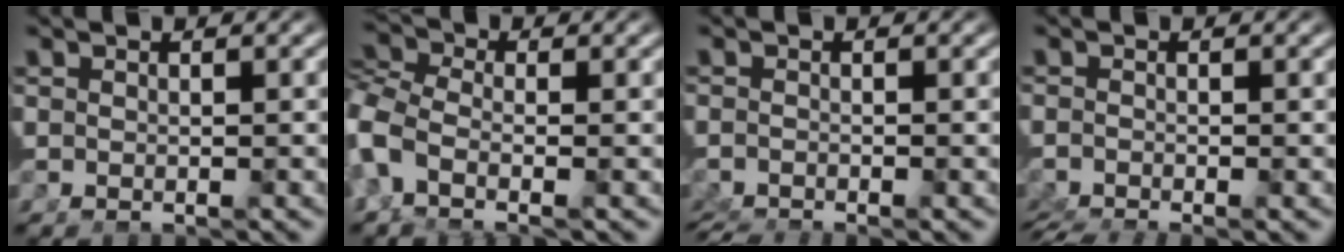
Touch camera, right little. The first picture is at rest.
{"total": 5.0, "force": [-1.2, 3.4, 3.5], "torque": [-0.102, -0.016, -0.017]}
{"total": 2.3, "force": [-2.1, 0.6, 0.8], "torque": [-0.021, -0.013, -0.029]}
{"total": 3.4, "force": [-2.6, 1.6, 1.4], "torque": [-0.029, -0.015, -0.038]}